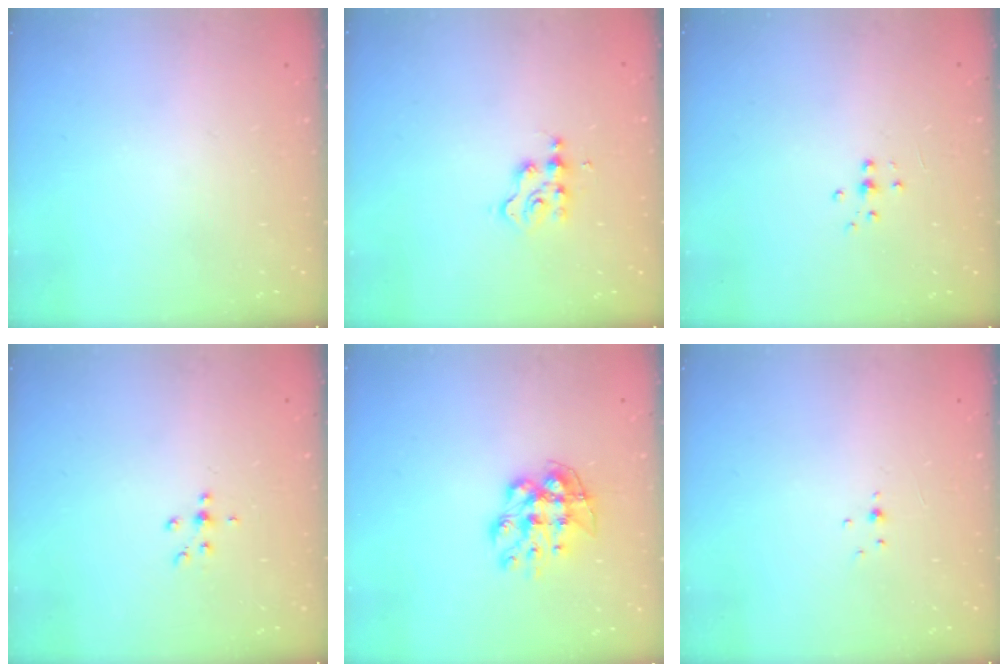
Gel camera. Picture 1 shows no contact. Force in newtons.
{"total": 2.3, "press": 2.3, "slide": 0.3}
{"total": 4.4, "press": 4.3, "slide": 0.7}
{"total": 4.4, "press": 4.3, "slide": 1.0}
{"total": 9.1, "press": 9.0, "slide": 0.6}
{"total": 1.5, "press": 1.5, "slide": 0.3}